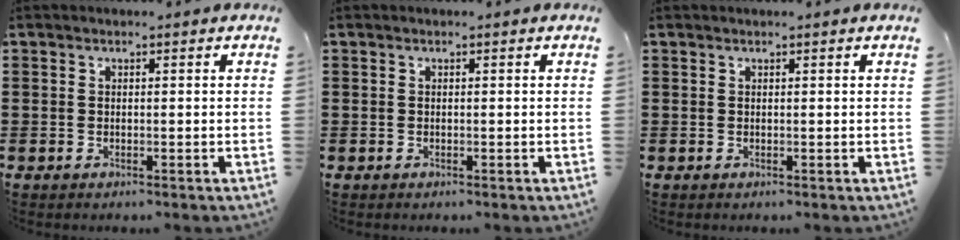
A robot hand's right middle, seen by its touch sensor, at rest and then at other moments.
{"total": 0.0}
{"total": 0.0}